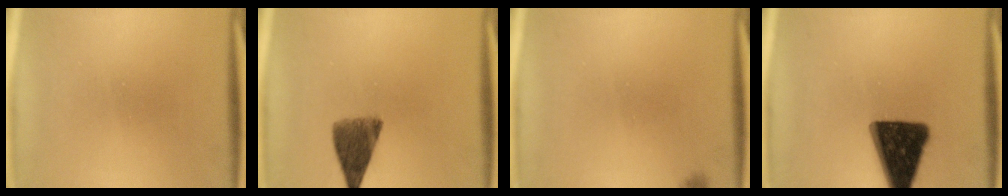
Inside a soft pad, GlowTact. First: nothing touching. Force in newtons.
{"total": 8.3}
{"total": 1.0}
{"total": 15.9}